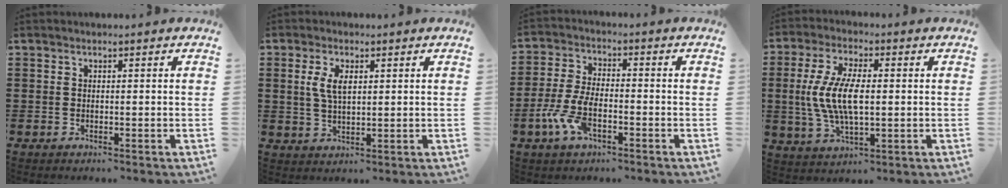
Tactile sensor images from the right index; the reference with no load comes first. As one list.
[{"total": 4.3, "force": [1.1, 2.0, 3.7], "torque": [-0.078, 0.008, 0.018]}, {"total": 7.2, "force": [-2.9, 3.1, 5.8], "torque": [-0.146, -0.010, -0.062]}, {"total": 9.6, "force": [-0.1, 3.9, 8.8], "torque": [-0.202, -0.003, -0.011]}]